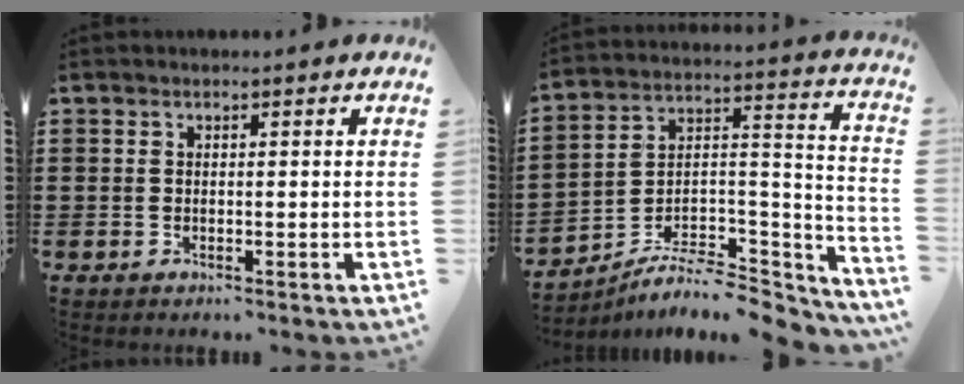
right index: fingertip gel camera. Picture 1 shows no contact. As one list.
[{"total": 7.5, "force": [-6.4, 2.3, 3.3], "torque": [-0.048, 0.010, -0.122]}]